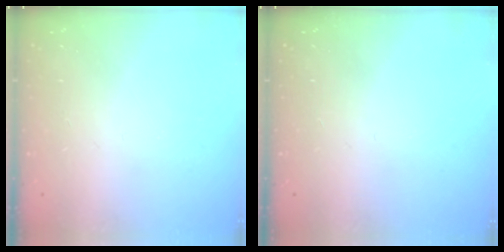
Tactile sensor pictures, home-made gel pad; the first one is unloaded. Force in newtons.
{"total": 0.0}